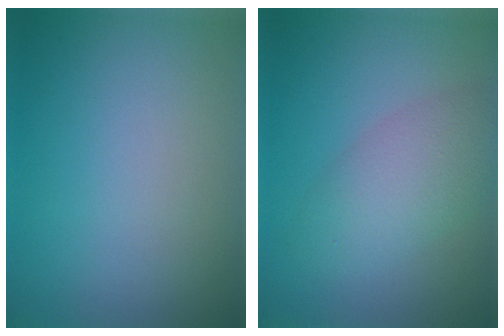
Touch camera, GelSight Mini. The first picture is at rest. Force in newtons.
{"total": 4.2, "press": 4.2, "slide": 0.1}